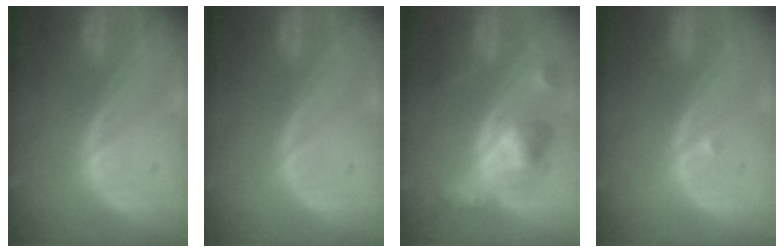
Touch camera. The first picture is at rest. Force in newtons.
{"total": 0.0}
{"total": 6.1, "press": 6.1, "slide": 0.3}
{"total": 0.5, "press": 0.4, "slide": 0.3}